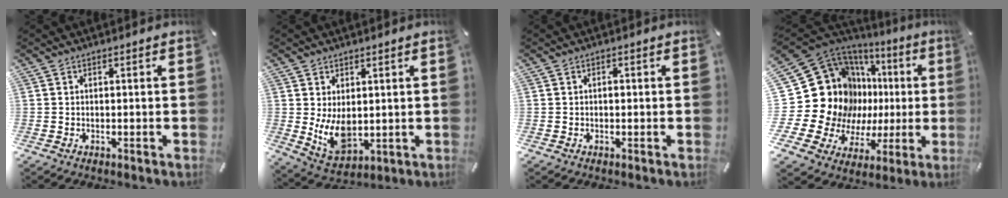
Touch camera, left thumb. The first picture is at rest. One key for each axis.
{"total": 8.6, "fx": 1.1, "fy": 6.2, "fz": 5.8, "tx": -0.111, "ty": -0.012, "tz": 0.022}
{"total": 0.7, "fx": -0.1, "fy": 0.4, "fz": 0.5, "tx": -0.011, "ty": 0.001, "tz": -0.002}
{"total": 24.9, "fx": 5.3, "fy": 19.1, "fz": 15.1, "tx": -0.295, "ty": -0.087, "tz": 0.146}